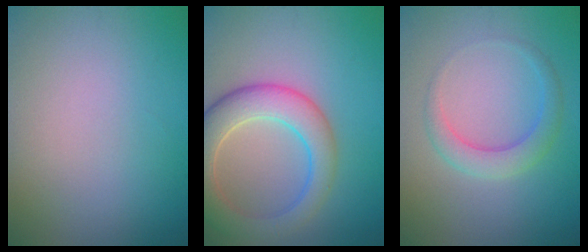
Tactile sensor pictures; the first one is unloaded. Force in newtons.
{"total": 6.3, "press": 6.3, "slide": 0.5}
{"total": 2.8, "press": 2.8, "slide": 0.1}